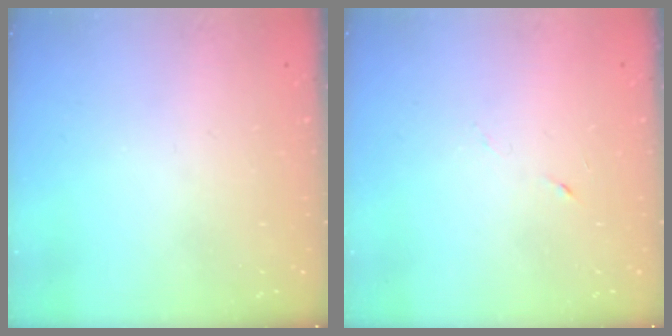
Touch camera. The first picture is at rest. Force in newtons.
{"total": 3.4, "press": 3.2, "slide": 0.9}